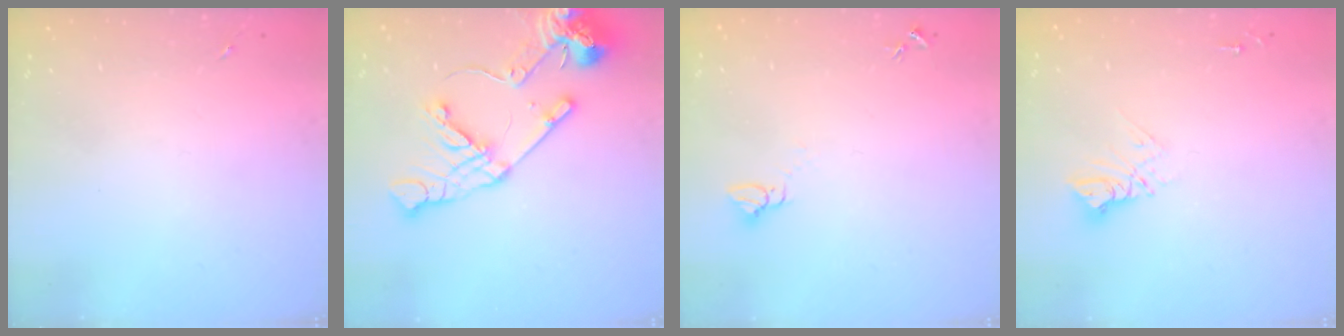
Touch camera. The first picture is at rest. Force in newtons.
{"total": 17.1, "press": 16.9, "slide": 2.3}
{"total": 2.8, "press": 2.8, "slide": 0.1}
{"total": 9.3, "press": 9.3, "slide": 0.8}